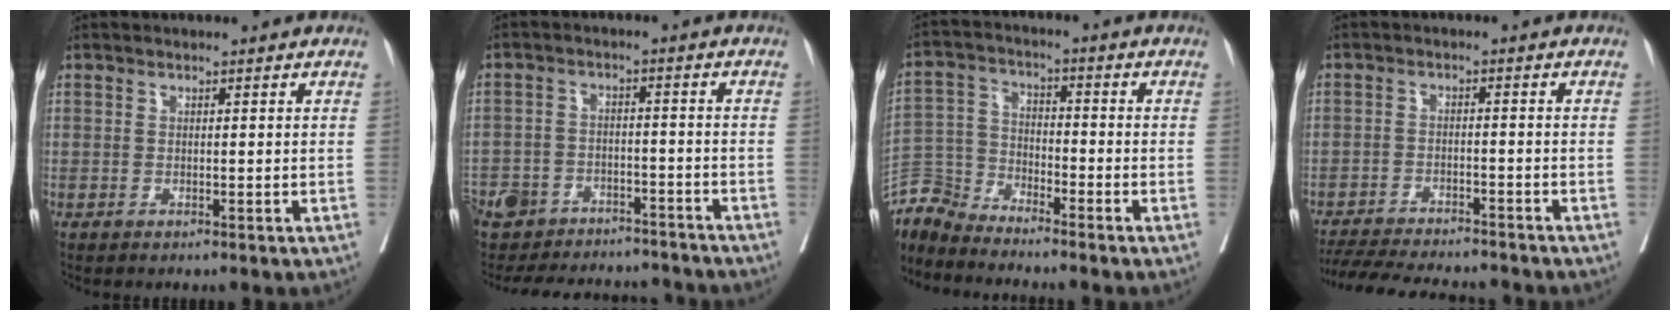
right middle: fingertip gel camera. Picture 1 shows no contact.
{"total": 16.9, "force": [-15.2, 6.0, 4.3], "torque": [-0.097, 0.013, -0.203]}
{"total": 6.6, "force": [-6.6, 0.3, -0.4], "torque": [0.002, 0.005, -0.135]}
{"total": 14.1, "force": [-13.0, 2.1, 5.1], "torque": [-0.097, -0.011, -0.188]}